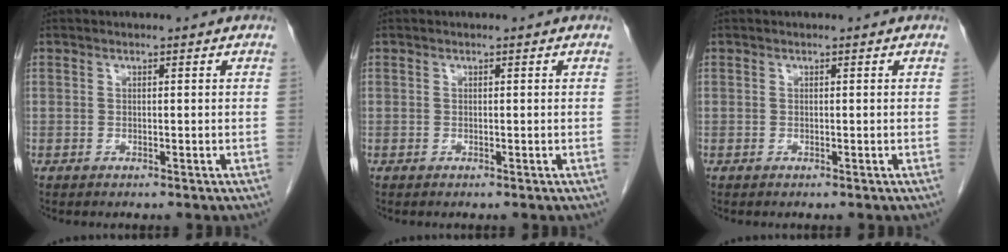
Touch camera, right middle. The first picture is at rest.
{"total": 0.0}
{"total": 0.0}